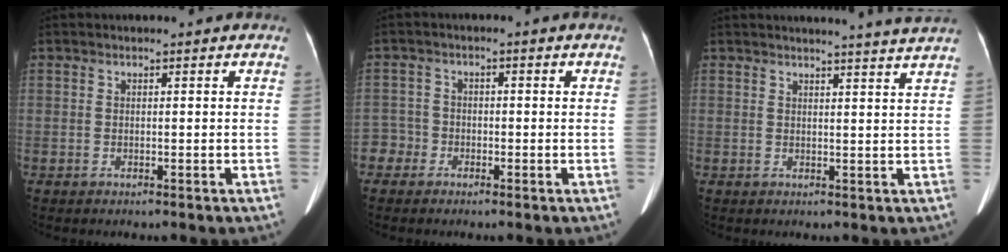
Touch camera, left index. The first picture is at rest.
{"total": 2.9, "force": [-1.7, 2.3, -0.4], "torque": [0.015, 0.009, -0.042]}
{"total": 7.2, "force": [6.8, -1.6, 2.1], "torque": [-0.025, -0.020, 0.065]}